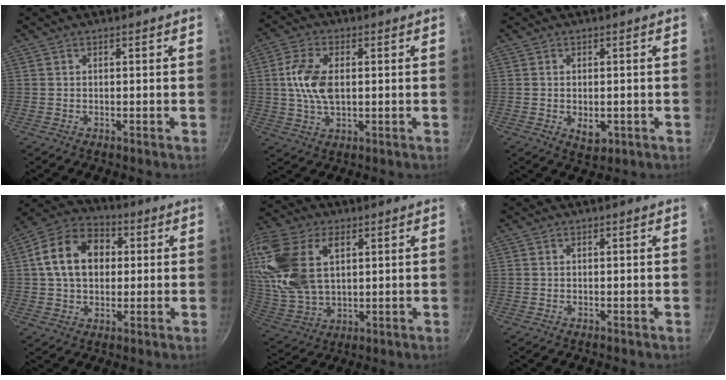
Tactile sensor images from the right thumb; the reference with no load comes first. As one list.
[{"total": 9.2, "force": [0.9, 5.1, 7.6], "torque": [-0.145, 0.006, 0.015]}, {"total": 3.9, "force": [-0.8, 2.5, 2.9], "torque": [-0.040, -0.004, -0.005]}, {"total": 14.1, "force": [2.1, 10.4, 9.2], "torque": [-0.135, 0.023, 0.022]}, {"total": 21.8, "force": [7.0, 13.7, 15.5], "torque": [-0.330, -0.012, 0.140]}, {"total": 0.0}]